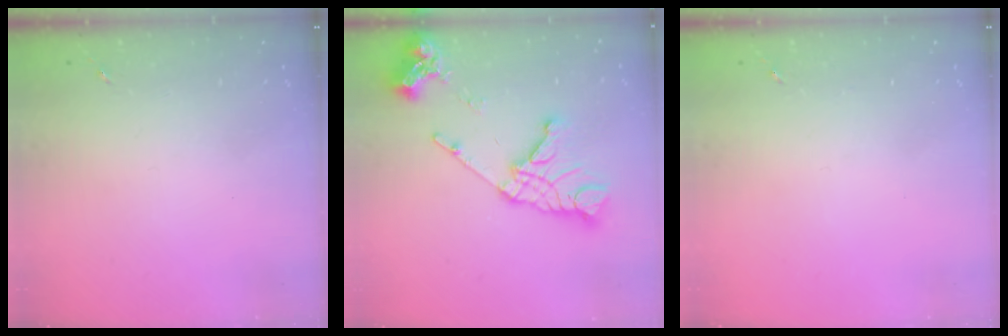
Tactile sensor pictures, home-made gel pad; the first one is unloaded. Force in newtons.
{"total": 17.0, "press": 16.9, "slide": 1.8}
{"total": 0.0}